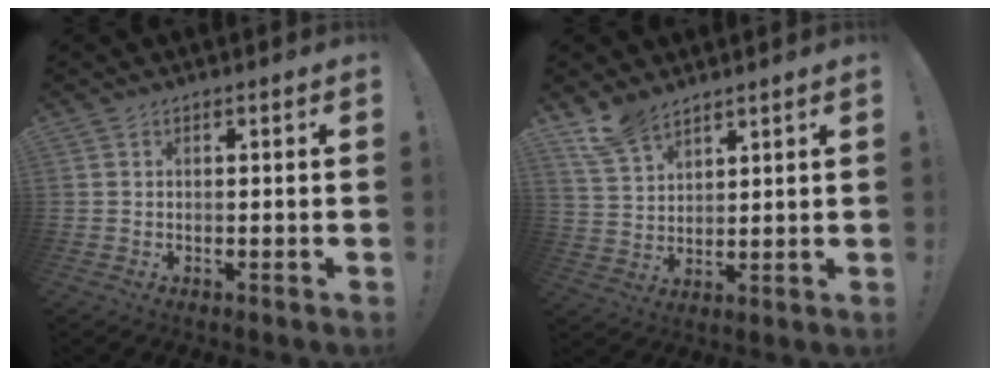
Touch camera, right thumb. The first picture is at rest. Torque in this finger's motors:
{"motor_torque": [-0.63, 0.93, 0.59, 0.47, 0.01]}